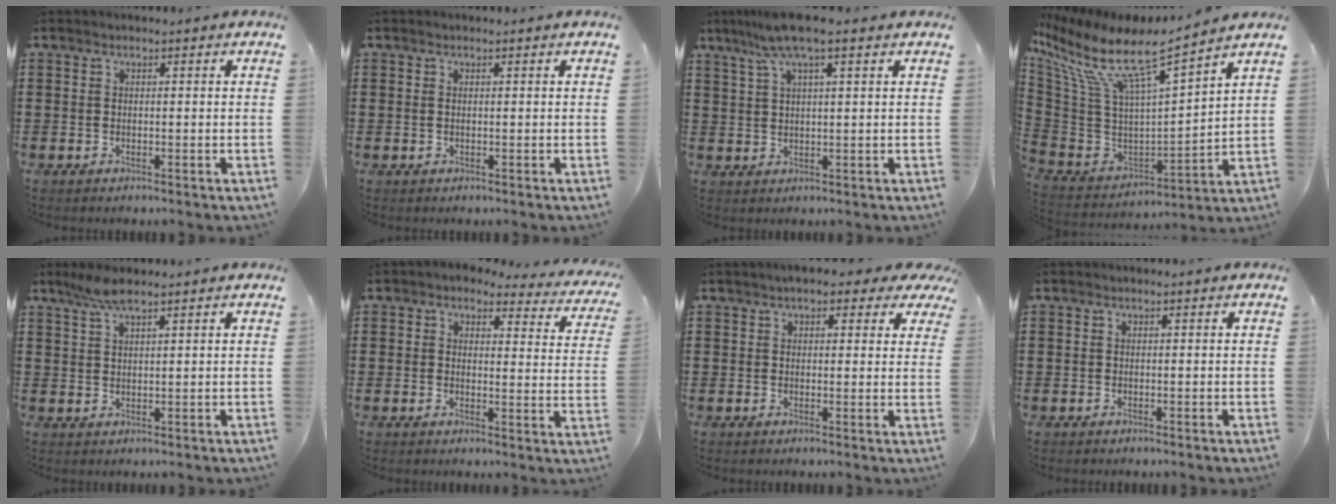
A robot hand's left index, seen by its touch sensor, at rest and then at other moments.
{"total": 0.5, "force": [0.0, 0.2, 0.5], "torque": [-0.012, -0.001, 0.000]}
{"total": 6.9, "force": [4.1, 0.5, 5.4], "torque": [-0.115, 0.000, 0.074]}
{"total": 11.0, "force": [6.5, 2.3, 8.6], "torque": [-0.189, -0.046, 0.103]}
{"total": 3.7, "force": [2.6, 0.7, 2.5], "torque": [-0.055, 0.004, 0.048]}
{"total": 3.0, "force": [2.5, 1.0, 1.2], "torque": [-0.029, -0.015, 0.040]}
{"total": 3.9, "force": [2.9, 1.4, 2.1], "torque": [-0.043, -0.003, 0.050]}
{"total": 0.0}